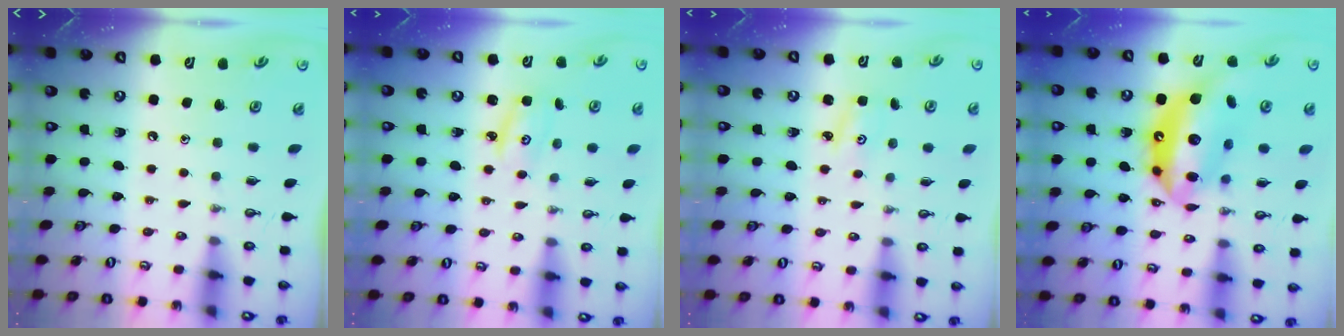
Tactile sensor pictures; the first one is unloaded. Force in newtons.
{"total": 2.4, "press": 2.4, "slide": 0.2}
{"total": 2.9, "press": 2.9, "slide": 0.3}
{"total": 18.8, "press": 18.7, "slide": 1.5}